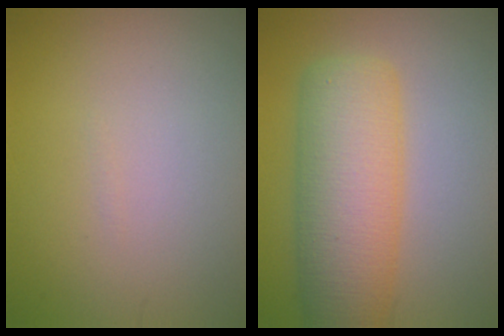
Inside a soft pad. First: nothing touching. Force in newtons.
{"total": 8.1, "press": 8.1, "slide": 0.2}